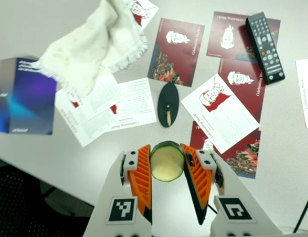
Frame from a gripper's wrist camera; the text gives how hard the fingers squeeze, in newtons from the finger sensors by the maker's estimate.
{"total": 12.4, "left": 12.5, "right": 12.2}